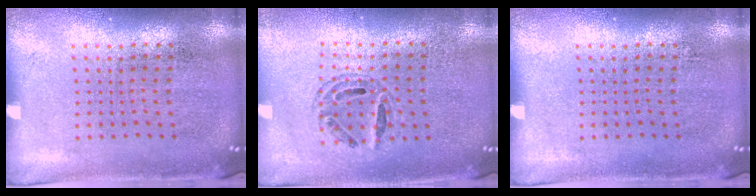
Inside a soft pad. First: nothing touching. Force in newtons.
{"total": 0.8, "press": 0.8, "slide": 0.2}
{"total": 0.0}